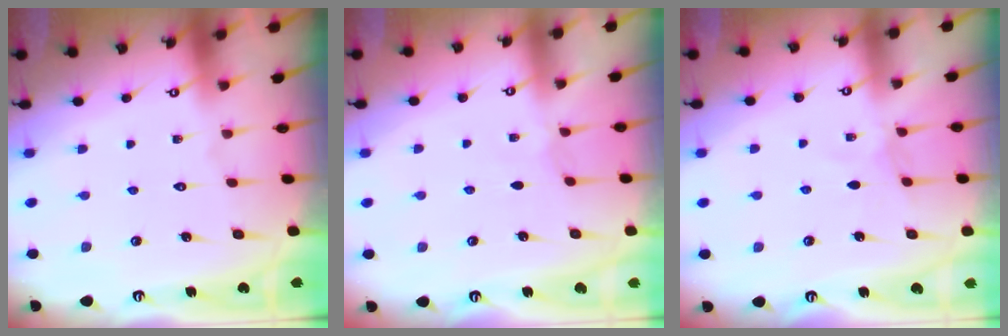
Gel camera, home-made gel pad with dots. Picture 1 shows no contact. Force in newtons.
{"total": 2.3, "press": 2.3, "slide": 0.4}
{"total": 2.7, "press": 2.7, "slide": 0.4}